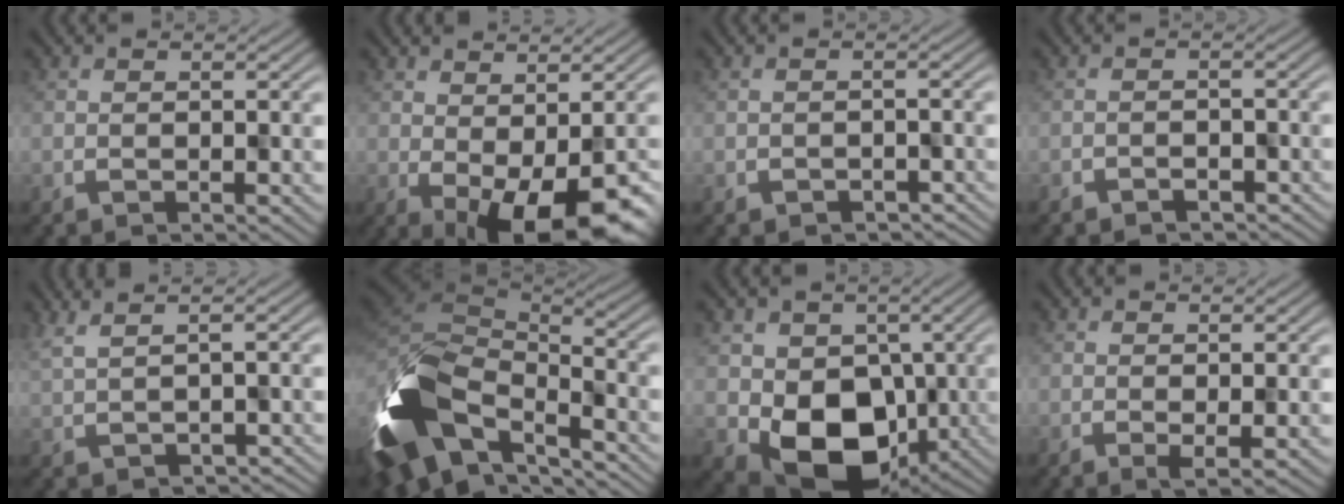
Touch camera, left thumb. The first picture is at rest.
{"total": 9.7, "force": [-2.7, 5.0, 7.8], "torque": [-0.101, -0.041, -0.011]}
{"total": 1.6, "force": [-1.4, 0.7, -0.1], "torque": [-0.002, -0.006, -0.011]}
{"total": 1.7, "force": [-1.6, 0.3, -0.3], "torque": [0.000, -0.005, -0.020]}
{"total": 4.1, "force": [2.4, 1.6, 2.9], "torque": [-0.050, 0.012, 0.041]}
{"total": 14.9, "force": [-5.3, 9.4, 10.3], "torque": [-0.270, -0.051, -0.066]}
{"total": 10.2, "force": [-1.3, 8.3, 5.7], "torque": [-0.099, -0.039, -0.013]}
{"total": 2.3, "force": [-0.6, 0.5, 2.1], "torque": [-0.036, -0.001, 0.004]}